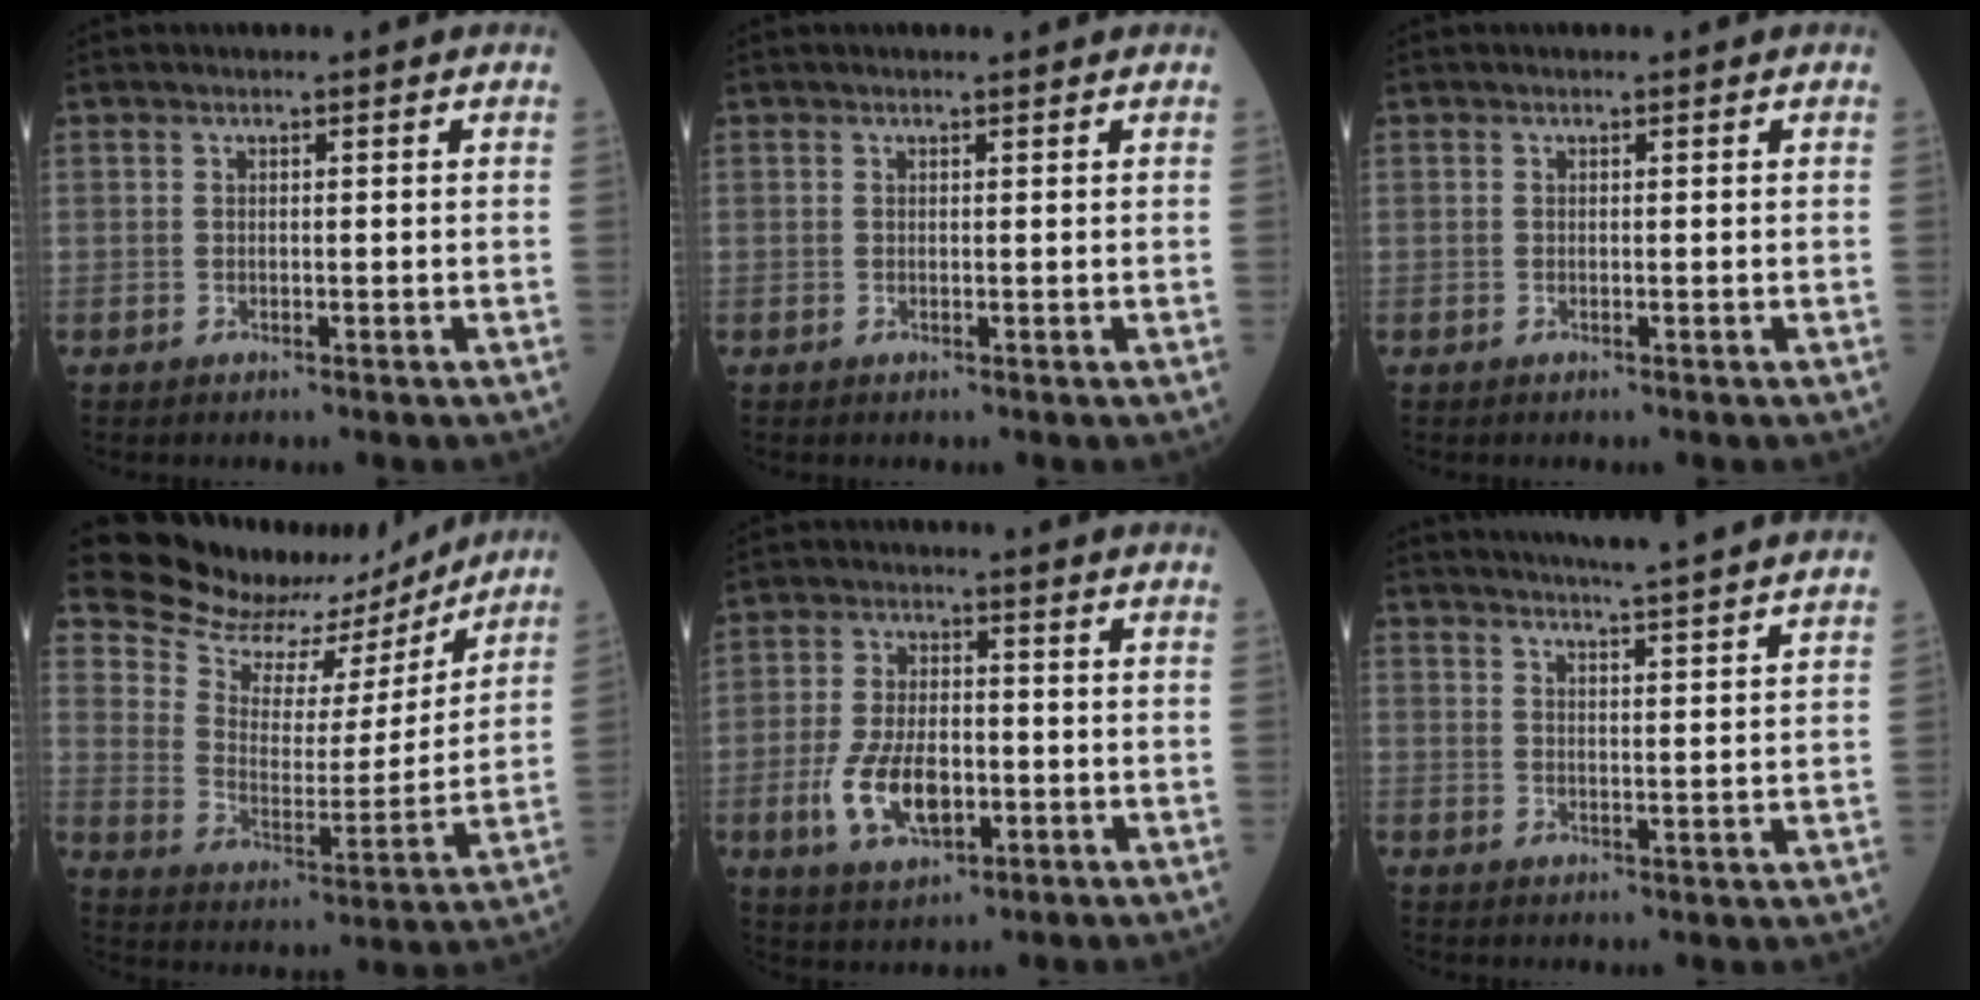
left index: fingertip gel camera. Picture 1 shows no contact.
{"total": 0.6, "force": [0.5, -0.1, 0.2], "torque": [-0.006, 0.001, 0.010]}
{"total": 0.0}
{"total": 16.2, "force": [15.1, 5.0, 3.4], "torque": [-0.059, -0.007, 0.221]}
{"total": 9.5, "force": [-2.8, 4.7, 7.8], "torque": [-0.168, -0.001, -0.044]}
{"total": 18.7, "force": [17.4, -1.4, 6.6], "torque": [-0.113, -0.034, 0.220]}